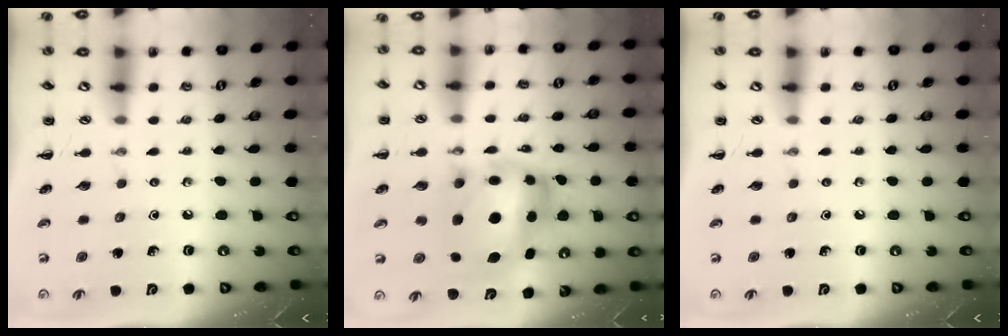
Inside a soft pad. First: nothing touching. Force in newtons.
{"total": 9.1, "press": 8.7, "slide": 2.6}
{"total": 0.0}